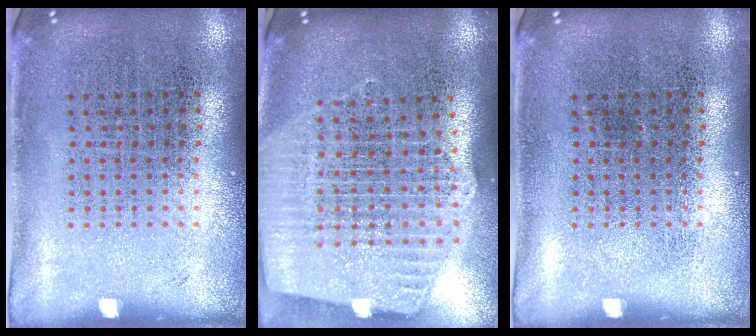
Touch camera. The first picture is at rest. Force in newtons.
{"total": 2.5, "press": 2.1, "slide": 1.4}
{"total": 0.0}